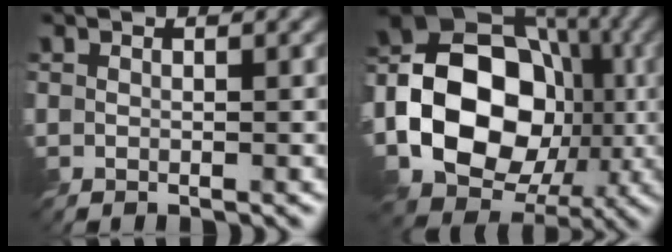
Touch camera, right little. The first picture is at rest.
{"total": 17.1, "force": [-3.2, 13.3, 10.3], "torque": [-0.175, -0.001, -0.066]}